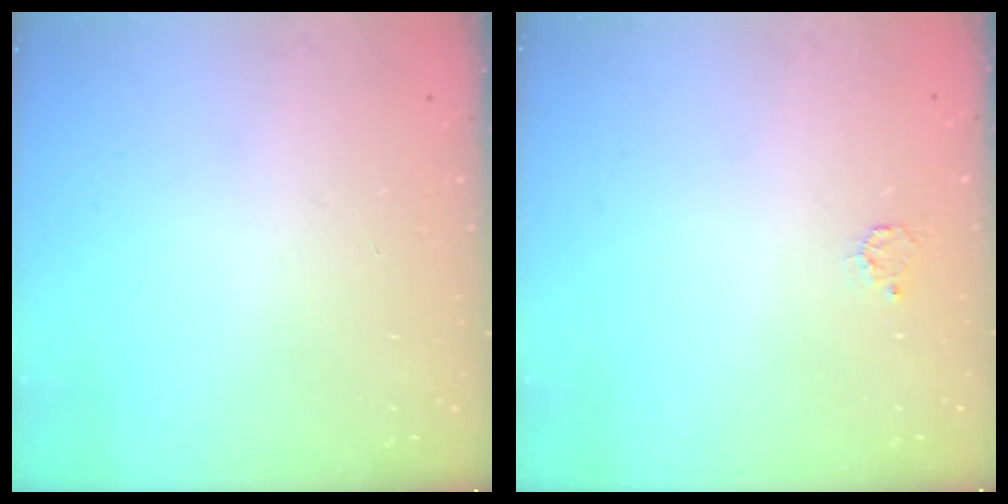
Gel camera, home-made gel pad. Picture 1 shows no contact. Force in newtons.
{"total": 3.5, "press": 3.5, "slide": 0.3}